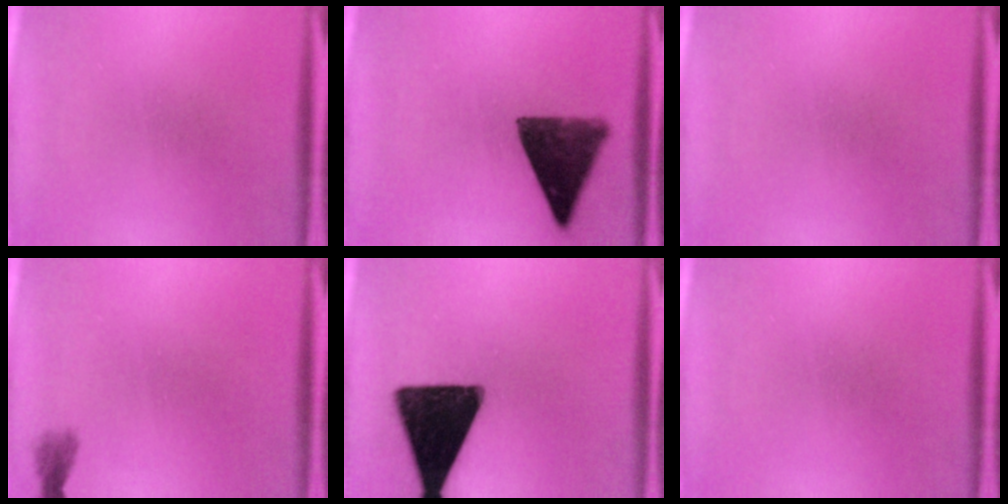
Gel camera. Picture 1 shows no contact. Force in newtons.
{"total": 11.5}
{"total": 0.0}
{"total": 1.3}
{"total": 18.8}
{"total": 0.0}